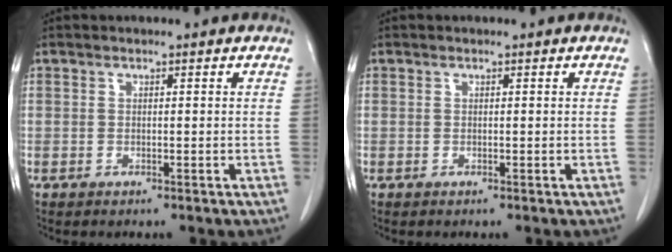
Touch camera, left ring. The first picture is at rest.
{"total": 0.0}